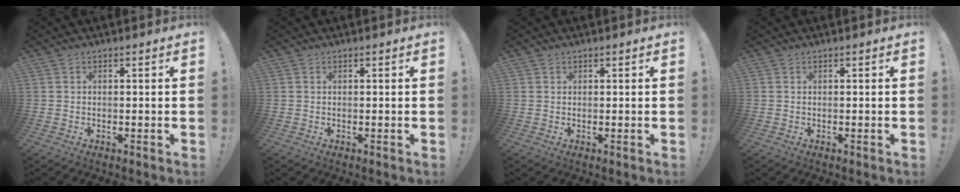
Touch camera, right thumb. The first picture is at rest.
{"total": 0.0}
{"total": 0.7, "force": [0.5, 0.5, 0.0], "torque": [0.004, -0.001, 0.009]}
{"total": 0.0}